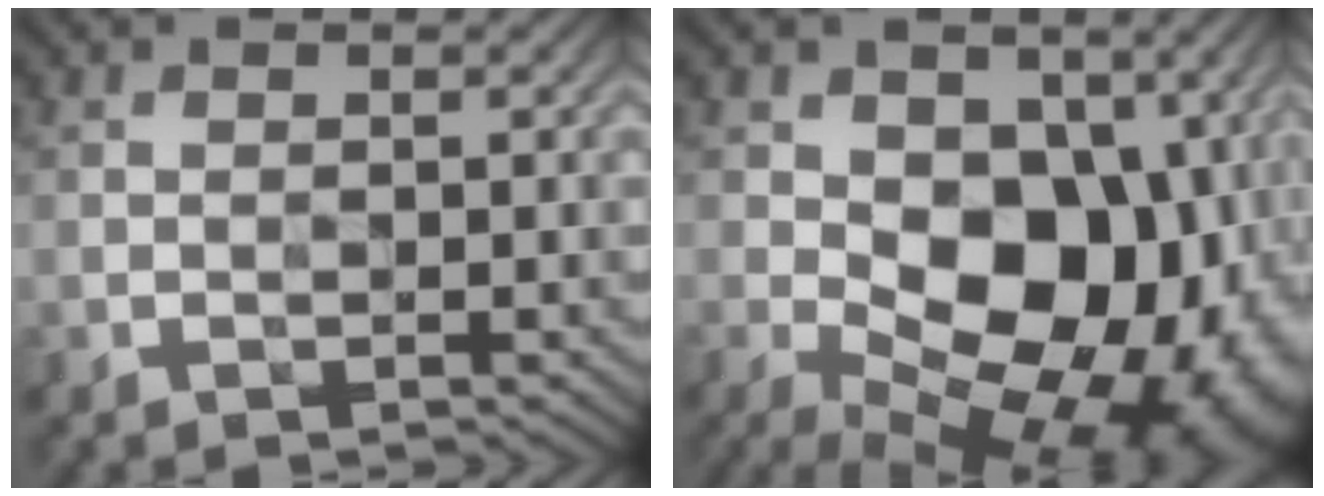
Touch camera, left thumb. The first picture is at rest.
{"total": 17.3, "force": [-0.5, 11.8, 12.7], "torque": [-0.161, -0.017, 0.006]}